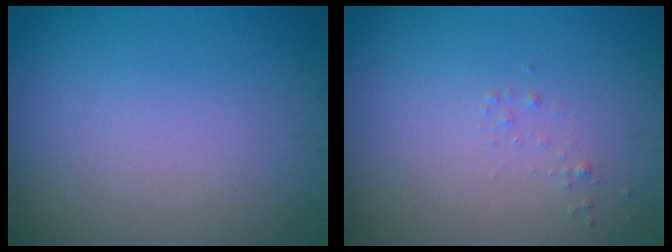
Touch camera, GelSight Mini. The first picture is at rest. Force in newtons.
{"total": 0.5, "press": 0.5, "slide": 0.0}